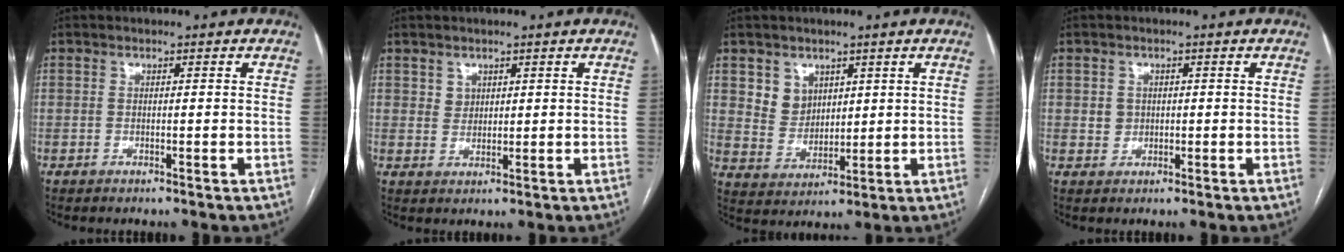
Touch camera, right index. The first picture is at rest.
{"total": 2.1, "force": [1.2, 1.7, 0.4], "torque": [-0.003, 0.000, 0.020]}
{"total": 5.4, "force": [2.7, 4.4, 1.4], "torque": [-0.032, 0.005, 0.060]}
{"total": 2.0, "force": [0.2, 1.9, 0.5], "torque": [-0.007, 0.006, 0.006]}